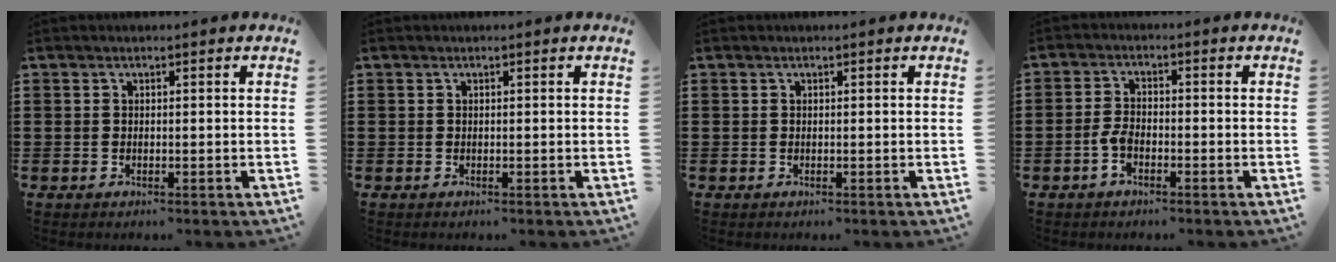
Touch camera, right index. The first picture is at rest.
{"total": 0.0}
{"total": 0.0}
{"total": 3.1, "force": [-1.5, 1.5, 2.3], "torque": [-0.065, -0.003, -0.034]}